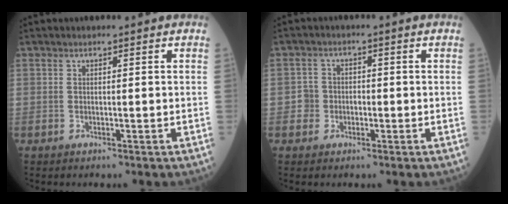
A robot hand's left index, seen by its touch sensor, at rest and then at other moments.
{"total": 2.8, "force": [-1.0, 2.6, 0.4], "torque": [-0.001, 0.011, -0.021]}